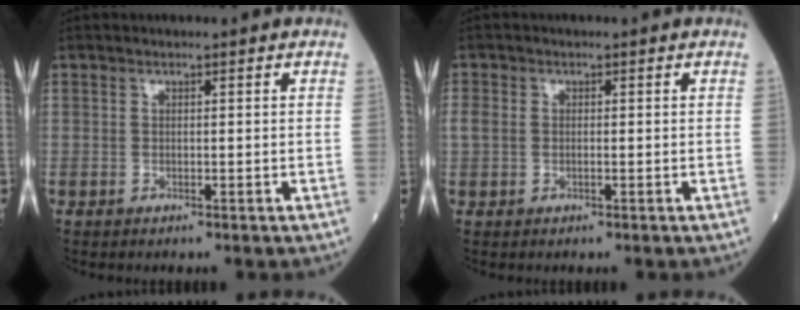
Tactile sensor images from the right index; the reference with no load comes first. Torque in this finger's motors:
{"motor_torque": [0.07, 0.03, 0.07, 0.02]}